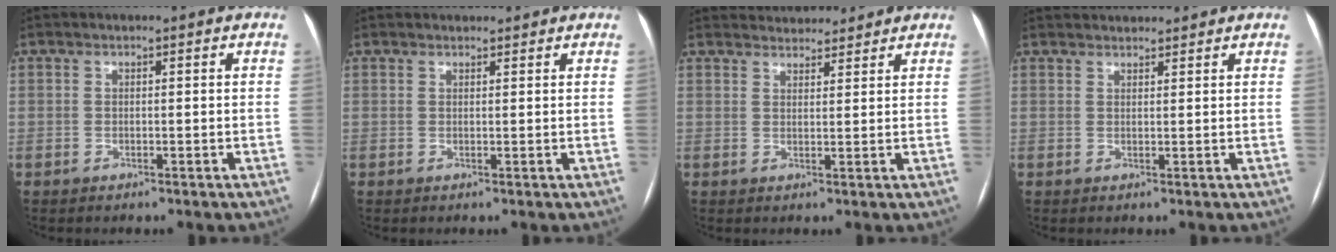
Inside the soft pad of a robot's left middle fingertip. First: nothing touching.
{"total": 2.1, "force": [2.0, 0.7, 0.2], "torque": [-0.004, 0.018, 0.028]}
{"total": 6.7, "force": [6.4, 1.7, 0.8], "torque": [-0.005, 0.022, 0.084]}
{"total": 5.3, "force": [5.1, 1.1, 0.9], "torque": [-0.009, 0.035, 0.071]}